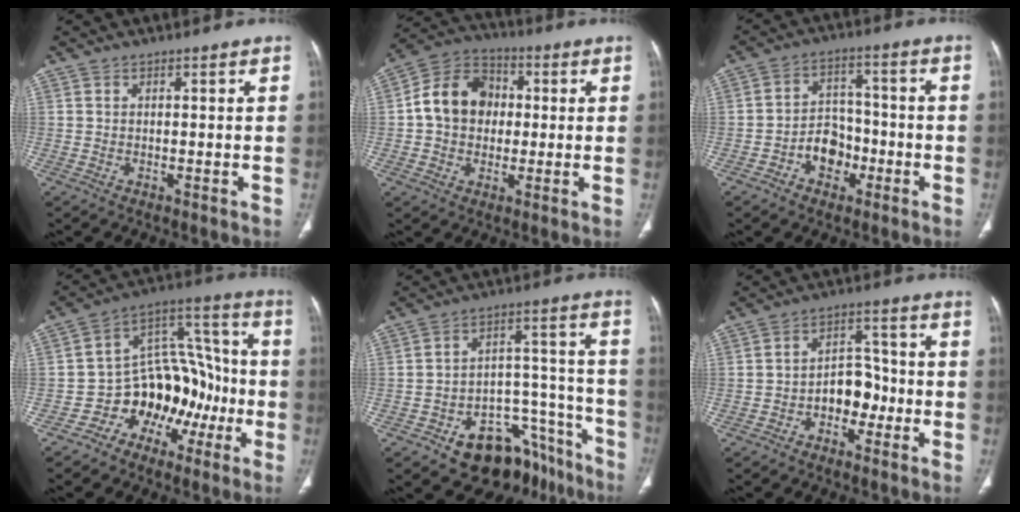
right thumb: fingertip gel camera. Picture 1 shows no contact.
{"total": 12.5, "force": [0.7, 10.2, 7.3], "torque": [-0.102, 0.028, 0.002]}
{"total": 7.6, "force": [-3.1, 5.9, 3.7], "torque": [-0.024, 0.039, -0.053]}
{"total": 16.6, "force": [-5.4, 11.9, 10.2], "torque": [-0.093, 0.086, -0.083]}
{"total": 17.4, "force": [-11.3, 10.2, 8.5], "torque": [-0.060, 0.112, -0.158]}
{"total": 7.2, "force": [-2.4, 5.2, 4.4], "torque": [-0.032, 0.038, -0.045]}